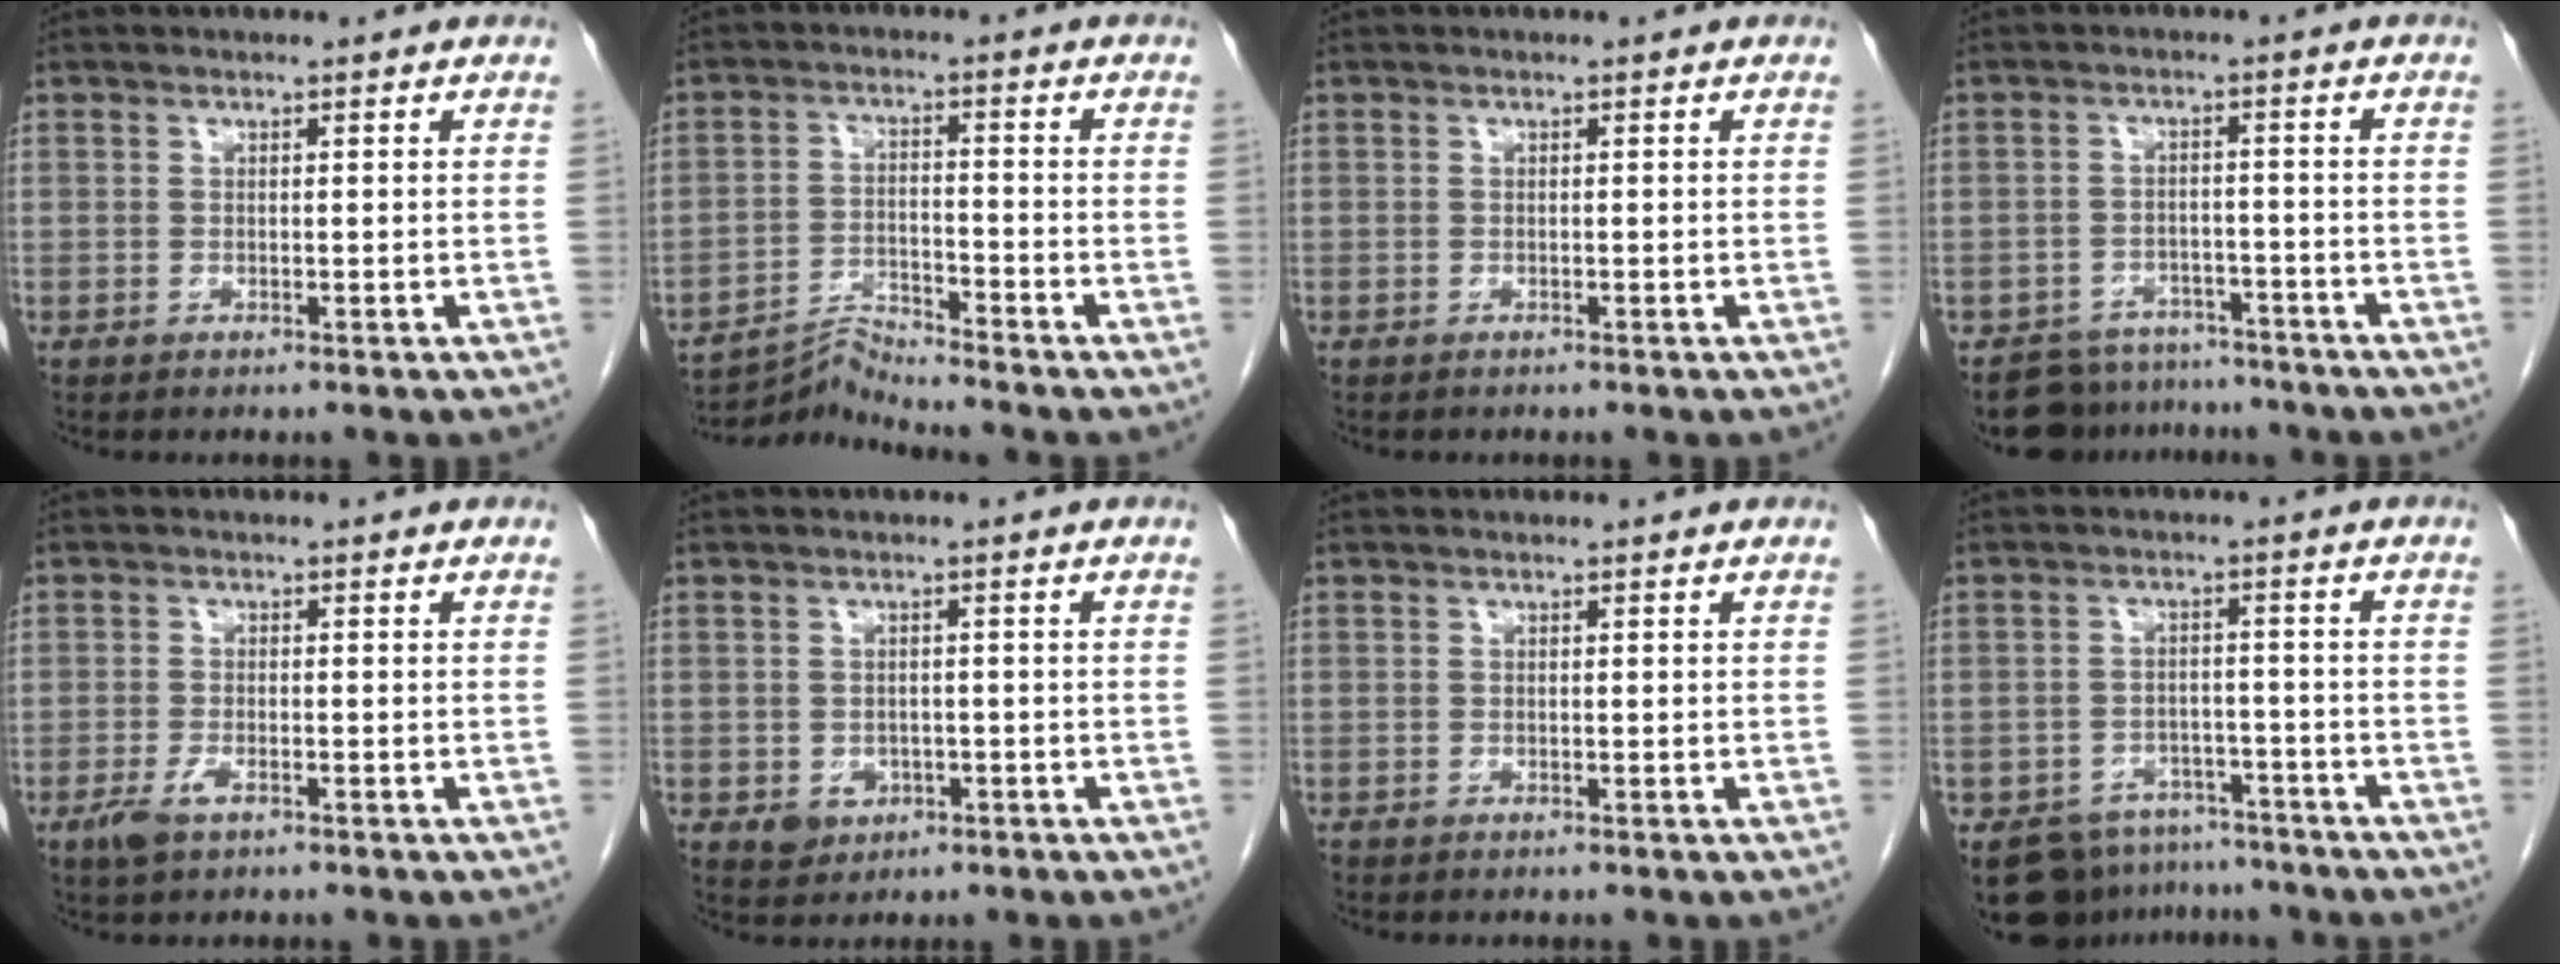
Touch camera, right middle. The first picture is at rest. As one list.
[{"total": 5.6, "force": [-5.1, -2.1, -1.1], "torque": [0.006, -0.010, -0.094]}, {"total": 0.0}, {"total": 7.1, "force": [-6.4, 3.1, -0.4], "torque": [0.018, 0.017, -0.090]}, {"total": 2.7, "force": [-1.6, 0.9, 2.0], "torque": [-0.047, -0.002, -0.029]}, {"total": 3.0, "force": [-1.1, 2.6, 1.1], "torque": [-0.014, 0.003, -0.006]}, {"total": 0.0}, {"total": 9.2, "force": [-7.6, 5.0, 1.3], "torque": [-0.014, 0.015, -0.104]}]